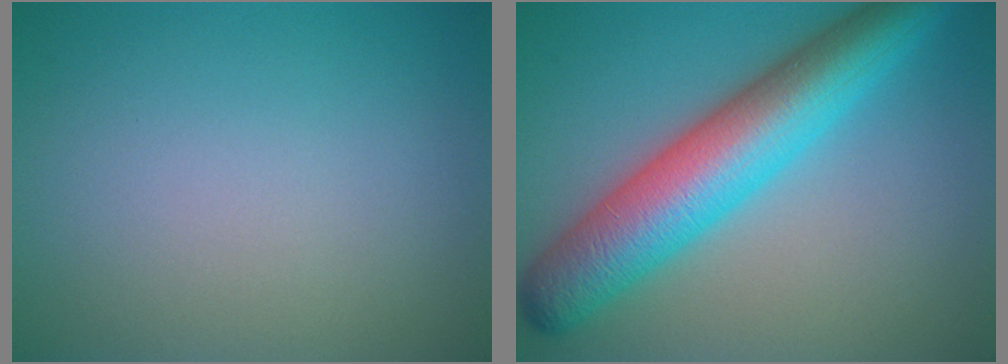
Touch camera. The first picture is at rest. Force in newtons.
{"total": 9.6, "press": 9.6, "slide": 0.1}